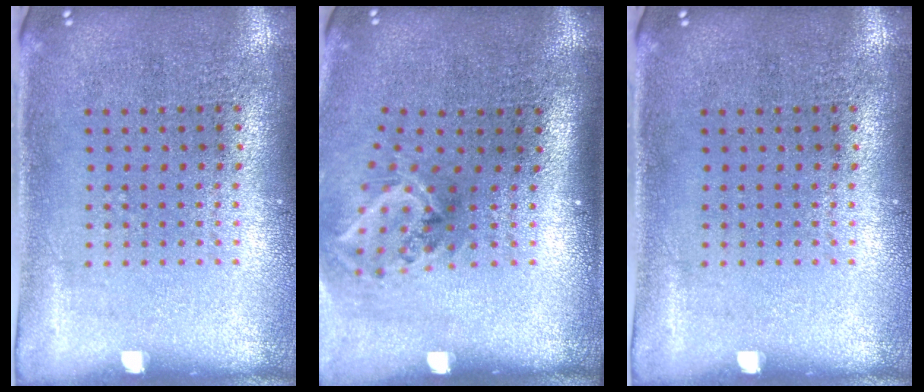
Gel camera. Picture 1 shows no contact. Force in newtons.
{"total": 2.0, "press": 1.3, "slide": 1.5}
{"total": 0.0}